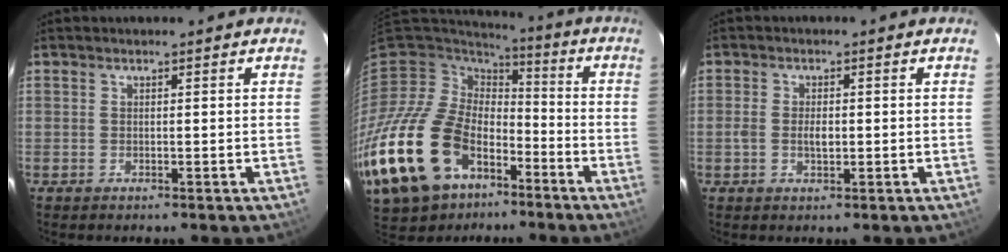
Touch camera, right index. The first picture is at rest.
{"total": 27.4, "force": [-14.5, 17.4, 15.4], "torque": [-0.352, -0.019, -0.247]}
{"total": 2.8, "force": [-0.5, 1.5, 2.3], "torque": [-0.046, 0.002, -0.010]}